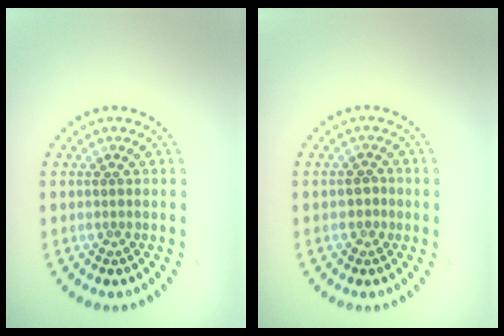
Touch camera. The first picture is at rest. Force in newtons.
{"total": 0.9, "press": 0.7, "slide": 0.6}